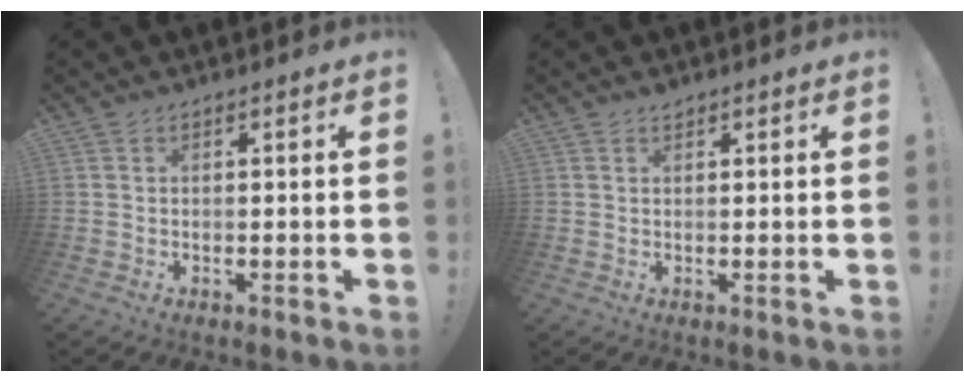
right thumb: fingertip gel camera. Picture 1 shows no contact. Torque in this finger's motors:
{"motor_torque": [-0.11, 0.33, -0.38, 0.36, 0.00]}